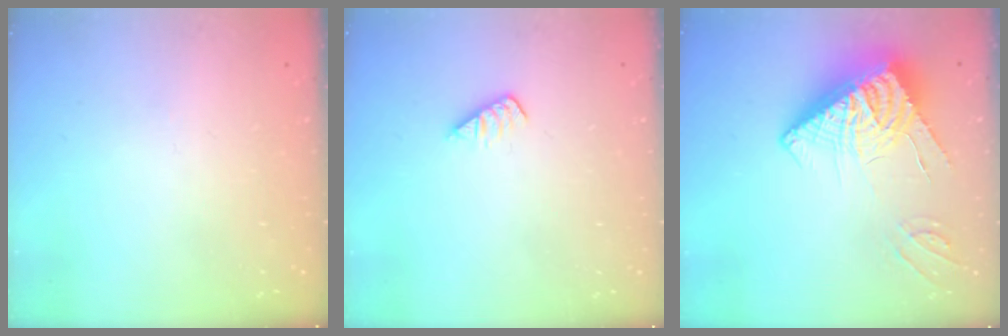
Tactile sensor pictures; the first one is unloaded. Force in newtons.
{"total": 1.6, "press": 1.5, "slide": 0.3}
{"total": 13.5, "press": 13.3, "slide": 2.0}